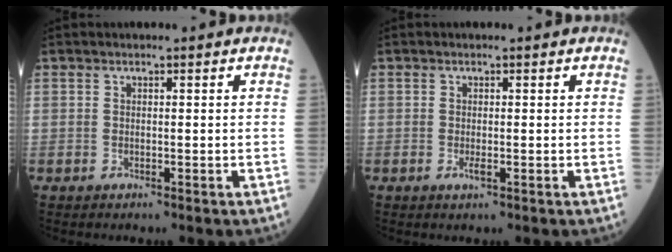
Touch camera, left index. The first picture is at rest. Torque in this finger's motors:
{"motor_torque": [0.08, 0.03, 0.02, 0.00]}